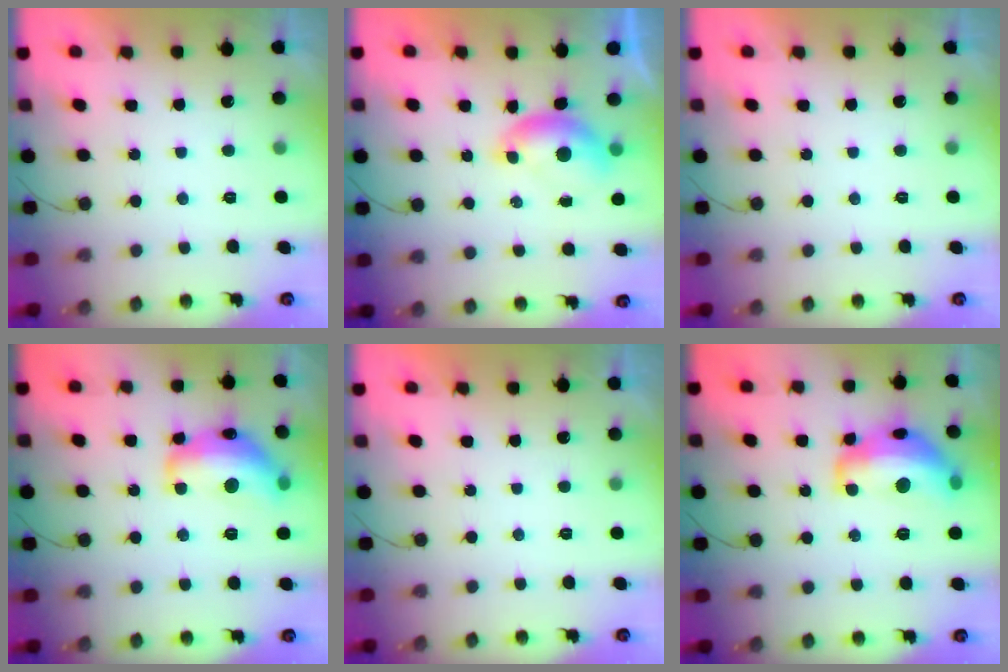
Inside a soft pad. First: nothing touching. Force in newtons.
{"total": 6.3, "press": 6.3, "slide": 0.8}
{"total": 0.0}
{"total": 17.9, "press": 17.9, "slide": 0.9}
{"total": 0.0}
{"total": 16.0, "press": 16.0, "slide": 0.9}